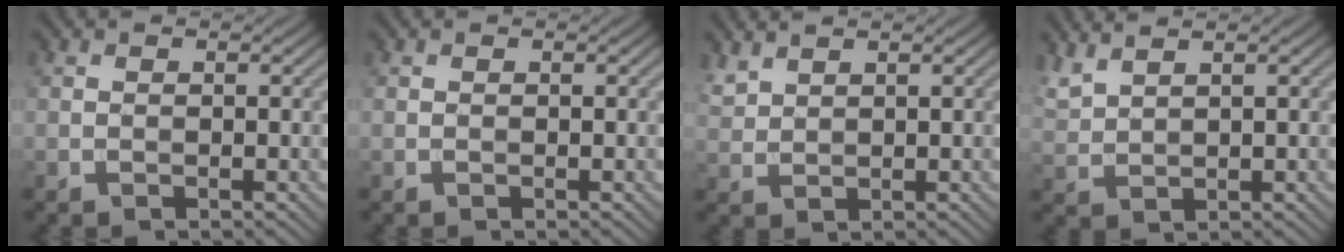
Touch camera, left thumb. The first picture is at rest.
{"total": 0.0}
{"total": 2.2, "force": [1.9, 0.6, 0.8], "torque": [-0.026, 0.004, 0.048]}
{"total": 3.2, "force": [2.8, 0.6, 1.6], "torque": [-0.044, 0.011, 0.064]}